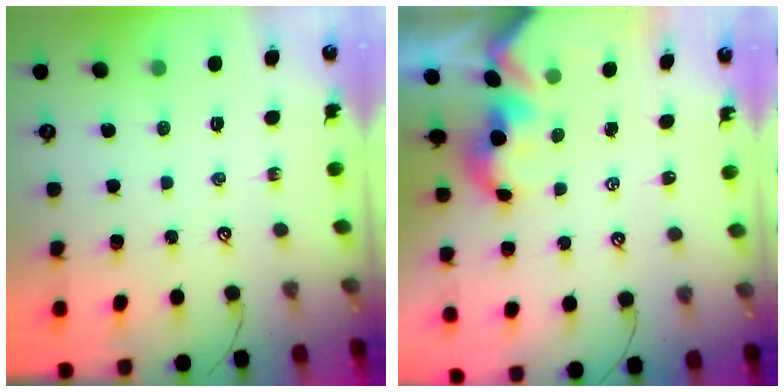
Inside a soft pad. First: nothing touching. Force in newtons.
{"total": 1.6, "press": 1.6, "slide": 0.2}